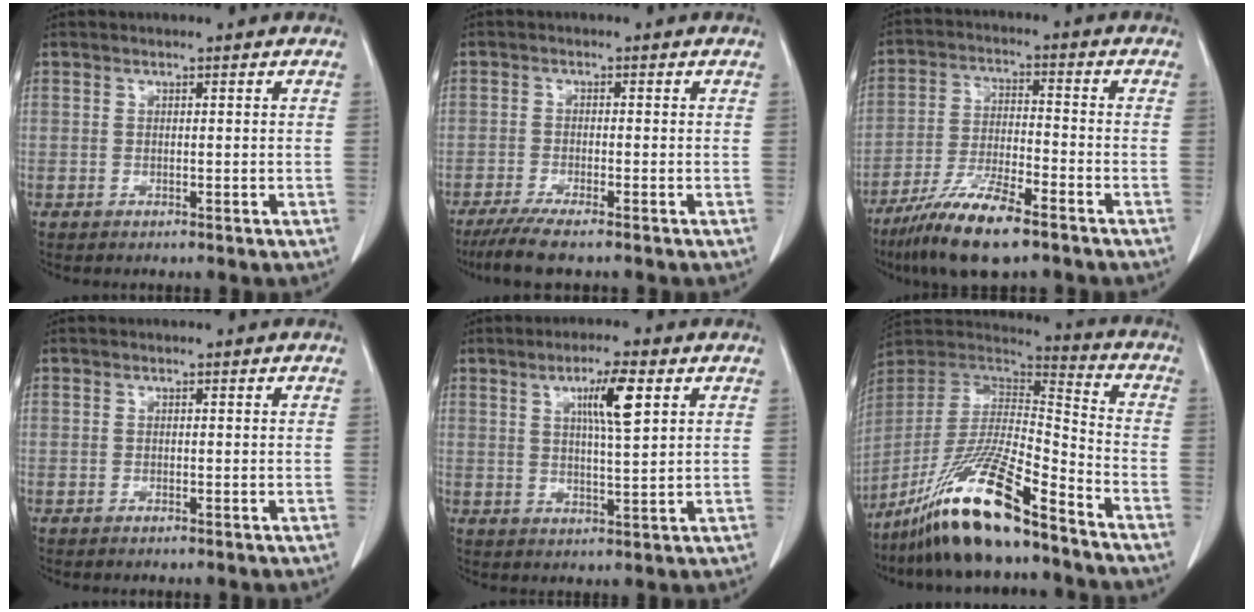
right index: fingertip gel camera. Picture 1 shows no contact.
{"total": 6.1, "force": [-4.7, 0.2, 3.8], "torque": [-0.065, -0.015, -0.079]}
{"total": 11.5, "force": [-8.0, 1.9, 8.0], "torque": [-0.158, -0.025, -0.145]}
{"total": 0.0}
{"total": 6.7, "force": [2.7, 0.4, 6.1], "torque": [-0.106, 0.001, 0.045]}
{"total": 18.9, "force": [-13.9, 2.0, 12.7], "torque": [-0.268, -0.024, -0.258]}